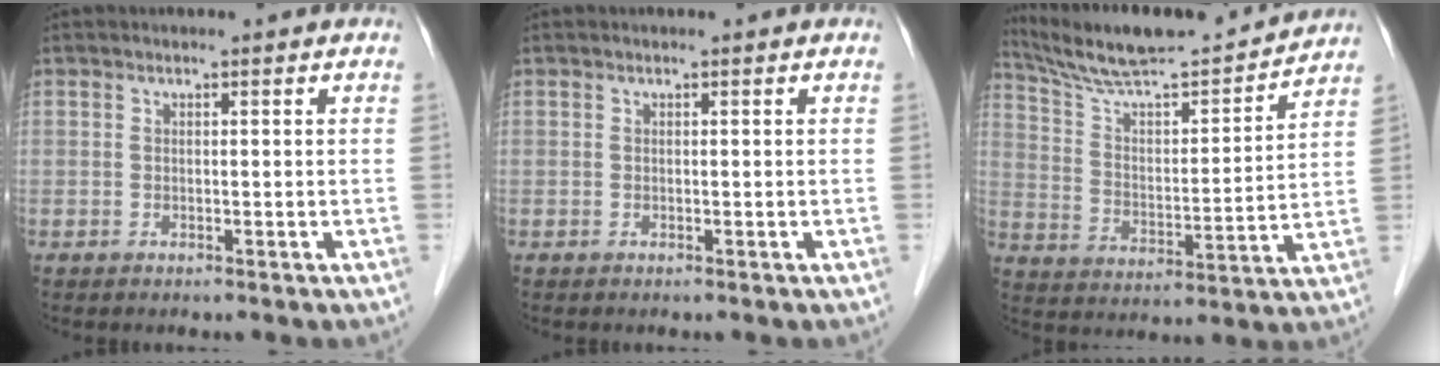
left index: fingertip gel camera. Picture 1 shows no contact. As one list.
[{"total": 0.0}, {"total": 18.4, "force": [17.1, 1.1, 6.7], "torque": [-0.120, 0.003, 0.276]}]